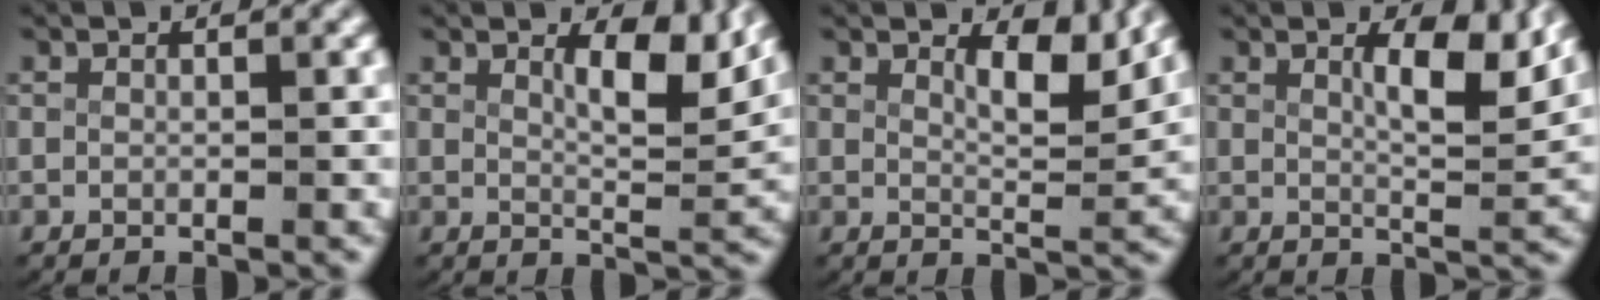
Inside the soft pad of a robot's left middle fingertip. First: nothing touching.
{"total": 4.7, "force": [2.8, 1.6, 3.4], "torque": [-0.044, -0.010, 0.043]}
{"total": 4.0, "force": [2.7, 1.4, 2.5], "torque": [-0.032, -0.012, 0.042]}
{"total": 4.3, "force": [2.2, 1.4, 3.4], "torque": [-0.046, -0.008, 0.034]}